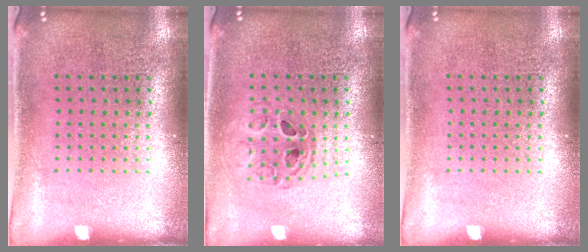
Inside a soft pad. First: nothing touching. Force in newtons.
{"total": 0.8, "press": 0.7, "slide": 0.2}
{"total": 0.0}